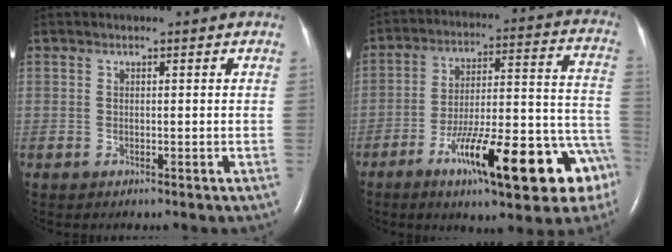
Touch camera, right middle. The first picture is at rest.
{"total": 21.1, "force": [-10.9, 4.0, 17.7], "torque": [-0.187, 0.027, -0.153]}